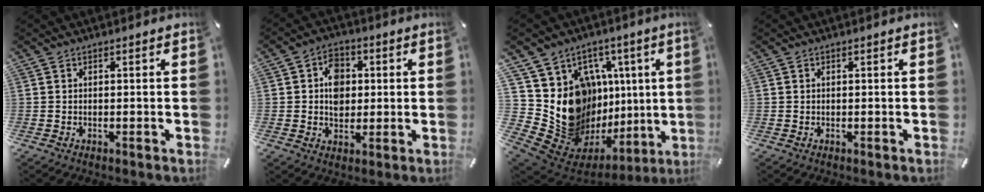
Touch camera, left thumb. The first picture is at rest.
{"total": 7.1, "force": [0.8, 6.0, 3.7], "torque": [-0.046, 0.005, 0.012]}
{"total": 18.4, "force": [0.2, 15.4, 10.0], "torque": [-0.145, -0.067, 0.047]}
{"total": 0.0}